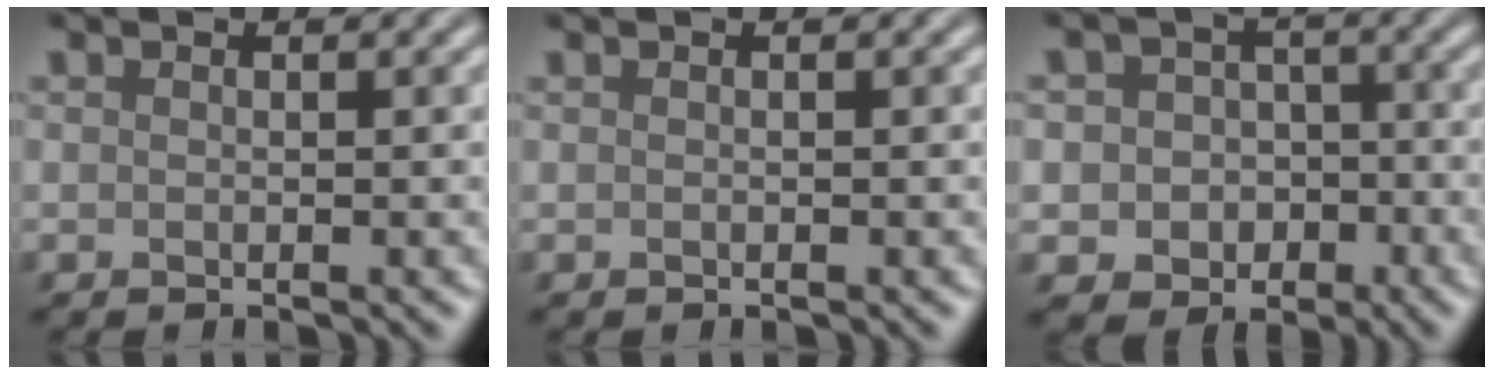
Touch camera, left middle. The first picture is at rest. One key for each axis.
{"total": 0.0}
{"total": 5.1, "fx": -1.0, "fy": 4.8, "fz": 1.7, "tx": -0.017, "ty": 0.014, "tz": -0.034}